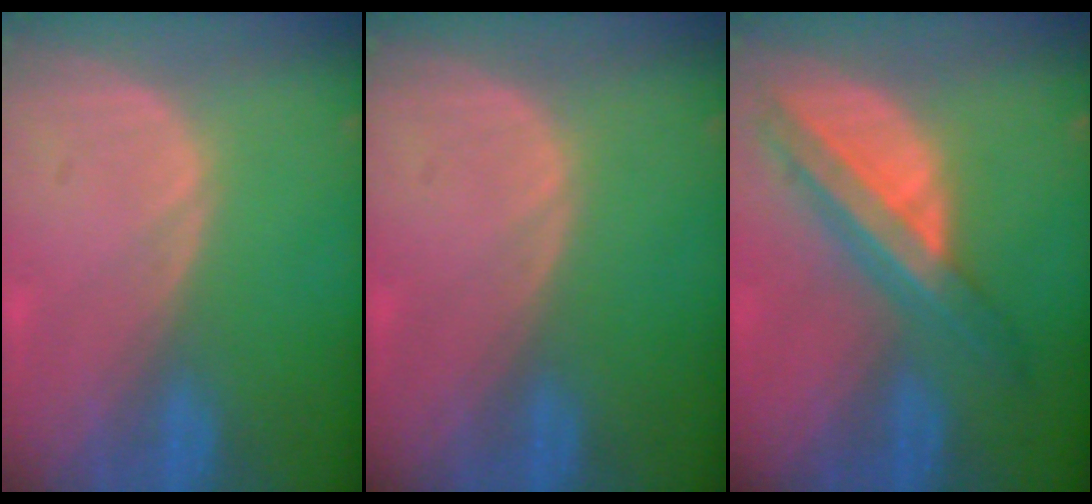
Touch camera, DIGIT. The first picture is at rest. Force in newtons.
{"total": 0.0}
{"total": 8.2, "press": 6.9, "slide": 4.4}